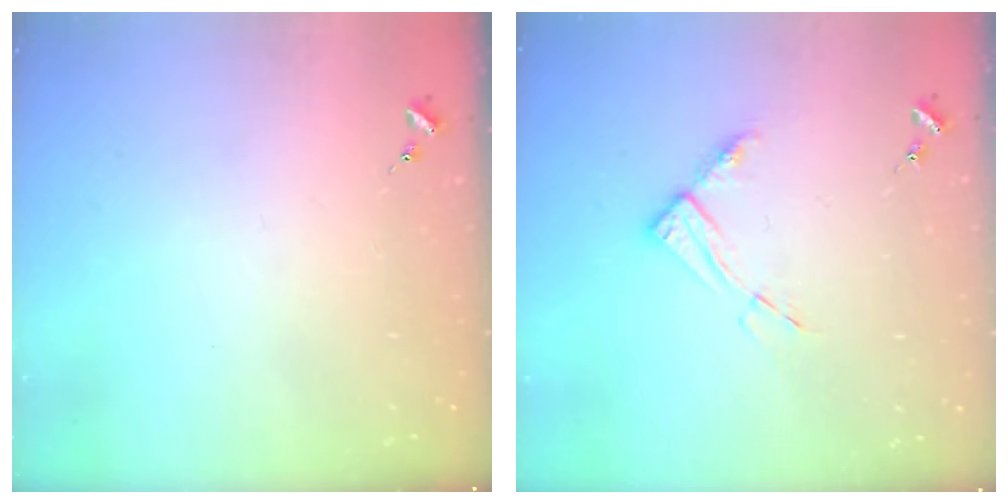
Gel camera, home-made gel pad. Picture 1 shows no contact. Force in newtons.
{"total": 8.7, "press": 8.6, "slide": 0.9}